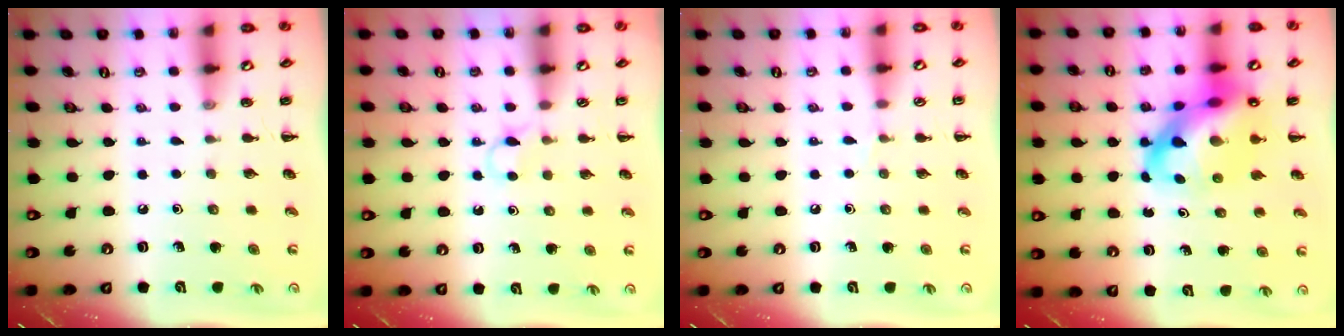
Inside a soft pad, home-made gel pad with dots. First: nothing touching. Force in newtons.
{"total": 2.8, "press": 2.7, "slide": 0.8}
{"total": 3.1, "press": 2.9, "slide": 1.1}
{"total": 16.7, "press": 16.1, "slide": 4.6}